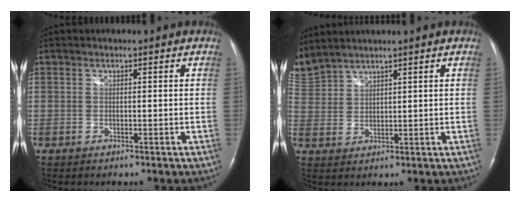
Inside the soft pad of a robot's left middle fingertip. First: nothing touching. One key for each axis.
{"total": 6.7, "fx": 6.4, "fy": 1.1, "fz": 1.6, "tx": -0.057, "ty": 0.018, "tz": 0.139}